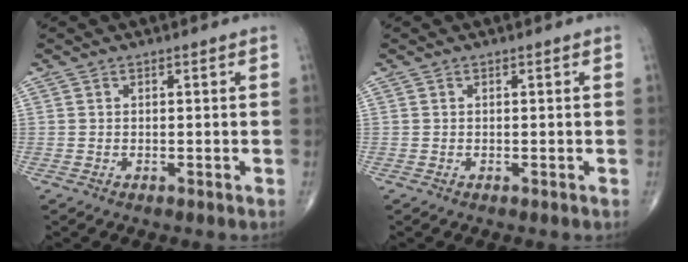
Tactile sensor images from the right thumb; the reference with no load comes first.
{"total": 0.0}